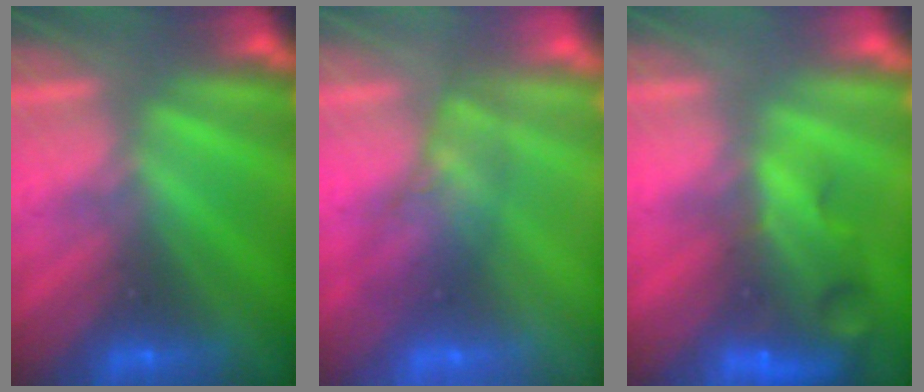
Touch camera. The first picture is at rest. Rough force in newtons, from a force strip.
{"total": 2.6}
{"total": 10.4}